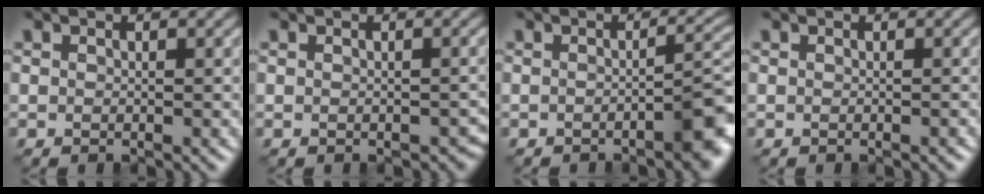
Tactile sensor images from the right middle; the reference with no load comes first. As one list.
[{"total": 2.9, "force": [-0.3, 2.2, 1.8], "torque": [-0.025, -0.011, -0.008]}, {"total": 3.8, "force": [-1.9, 1.1, 3.2], "torque": [-0.035, 0.004, -0.037]}, {"total": 0.0}]